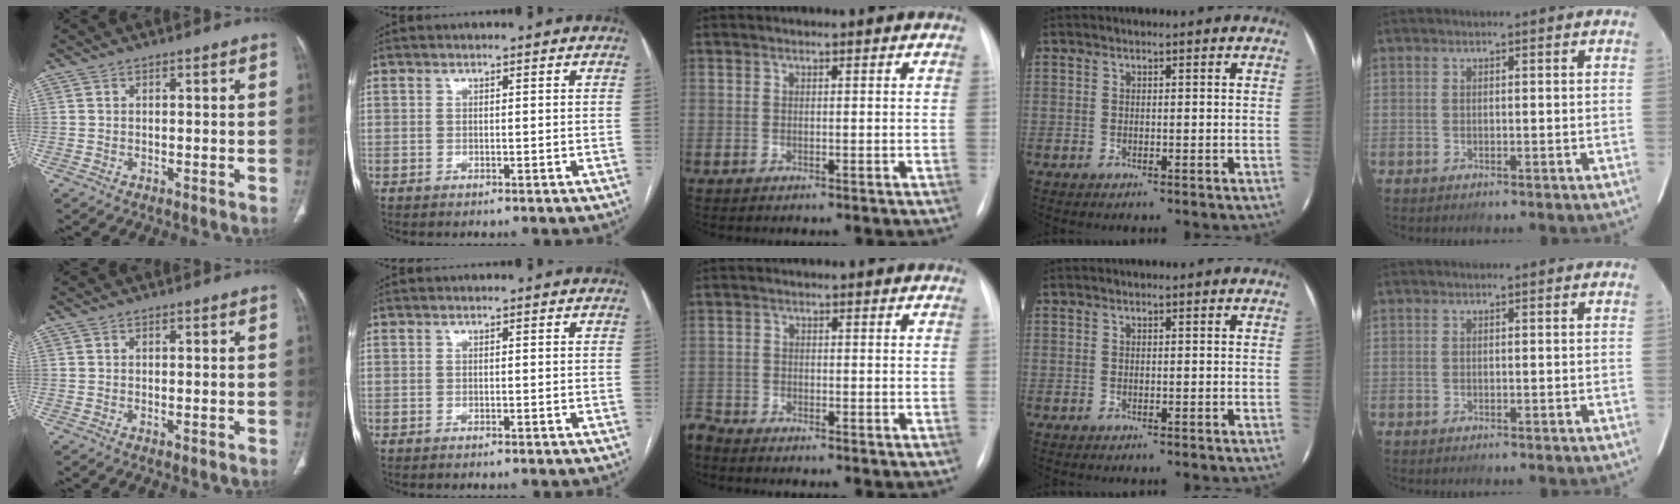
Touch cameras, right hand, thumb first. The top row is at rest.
{"thumb": {"total": 0.5, "force": [-0.1, 0.2, 0.5], "torque": [-0.012, -0.004, -0.001]}, "index": {"total": 0.5, "force": [-0.5, -0.1, 0.2], "torque": [-0.008, -0.002, -0.008]}, "middle": {"total": 2.5, "force": [-2.5, 0.2, 0.1], "torque": [0.001, -0.012, -0.047]}}